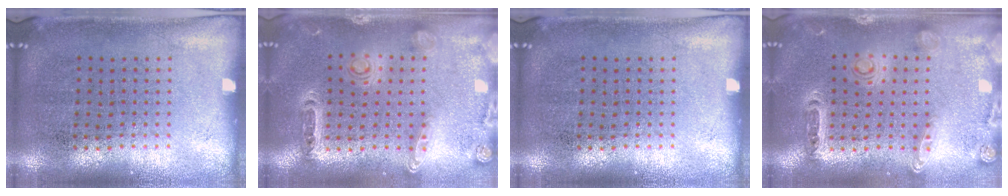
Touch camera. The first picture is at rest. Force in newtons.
{"total": 1.4, "press": 1.4, "slide": 0.2}
{"total": 0.0}
{"total": 1.4, "press": 1.4, "slide": 0.2}